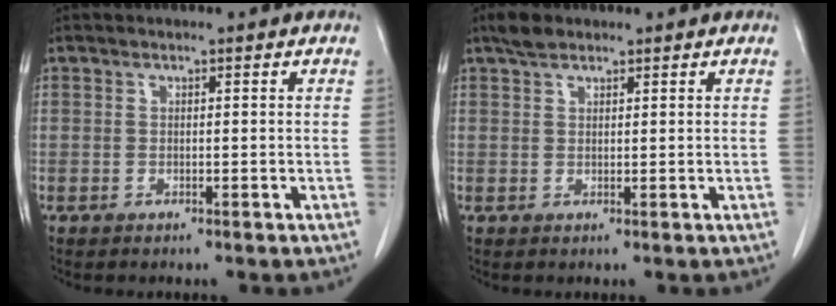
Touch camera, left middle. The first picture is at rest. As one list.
[{"total": 2.5, "force": [1.9, 1.1, 1.1], "torque": [-0.025, 0.010, 0.034]}]